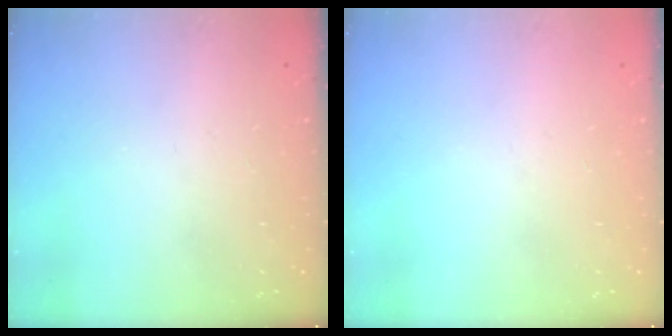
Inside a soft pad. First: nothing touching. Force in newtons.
{"total": 0.0}